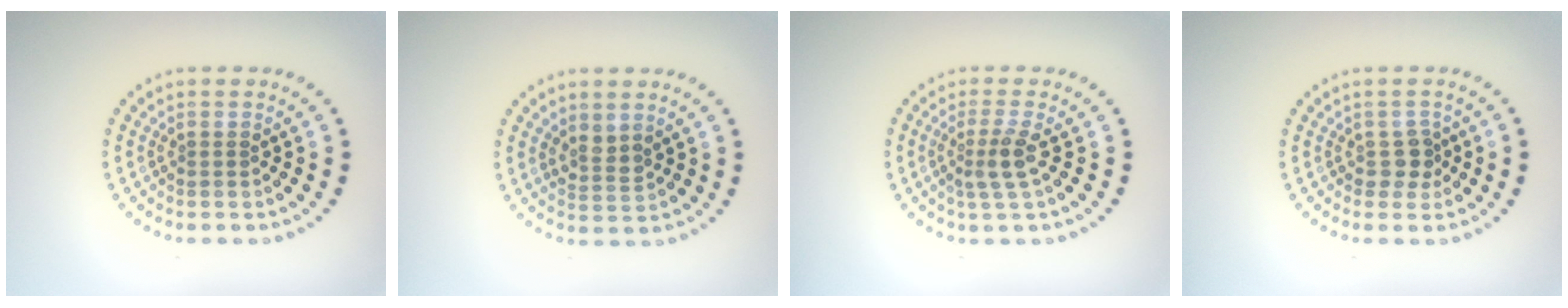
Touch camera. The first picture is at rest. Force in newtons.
{"total": 1.7, "press": 1.2, "slide": 1.1}
{"total": 2.4, "press": 1.8, "slide": 1.5}
{"total": 1.7, "press": 1.5, "slide": 1.0}